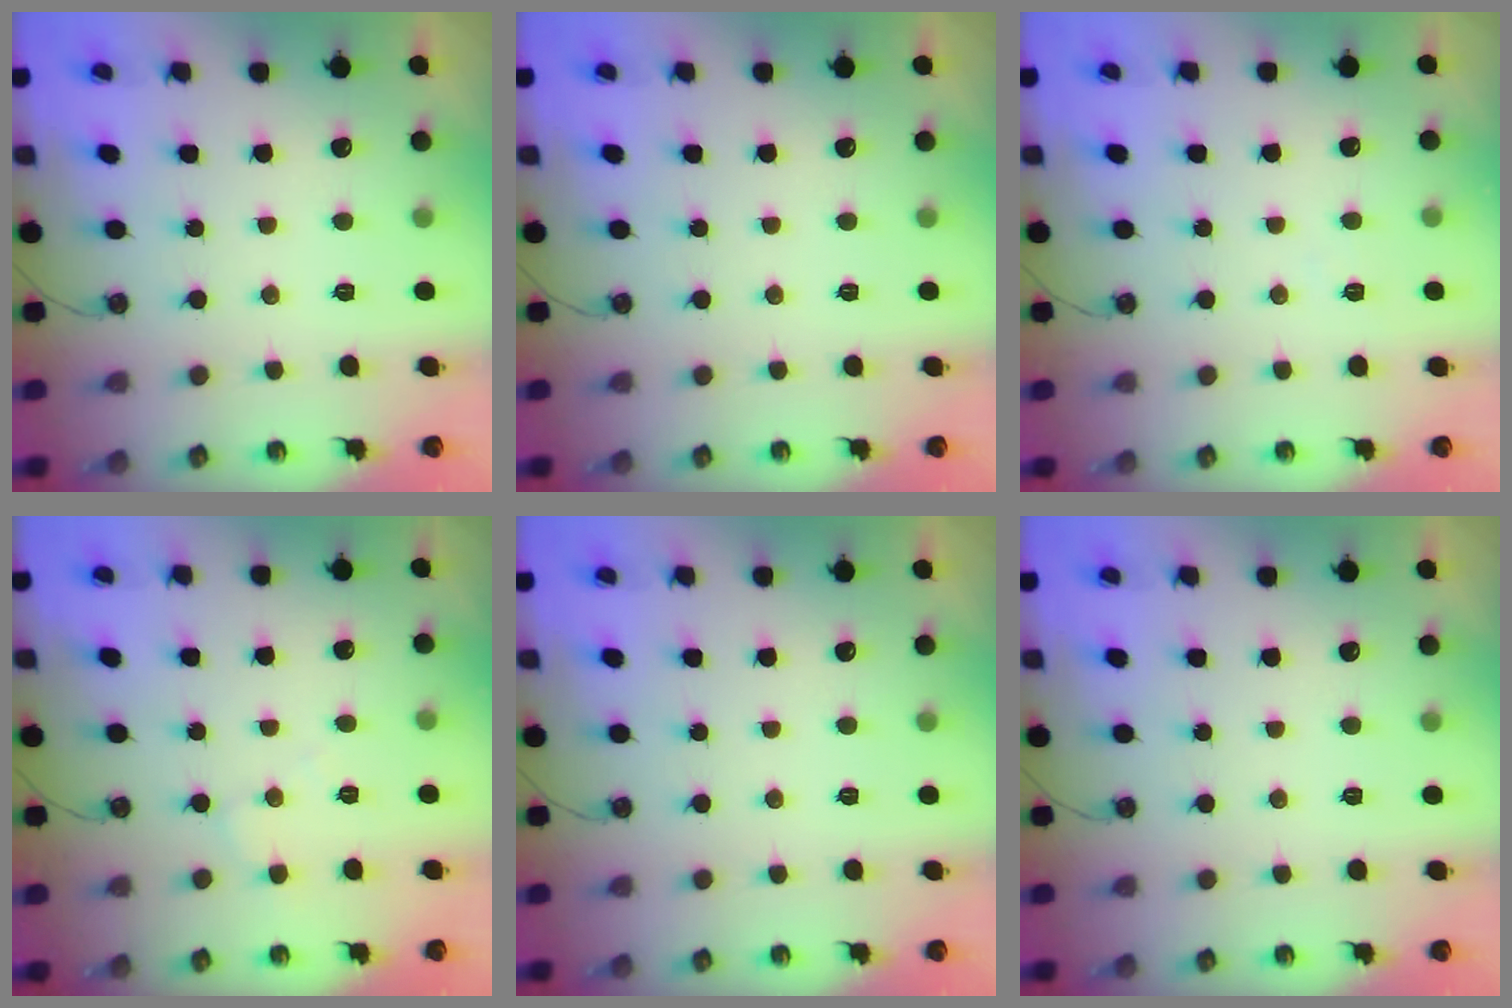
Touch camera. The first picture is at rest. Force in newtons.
{"total": 0.0}
{"total": 4.5, "press": 4.5, "slide": 0.7}
{"total": 4.6, "press": 4.6, "slide": 0.6}
{"total": 0.0}
{"total": 0.0}